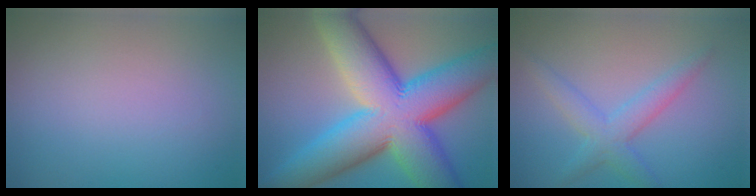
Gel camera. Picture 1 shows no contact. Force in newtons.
{"total": 16.5, "press": 16.5, "slide": 0.3}
{"total": 3.1, "press": 3.1, "slide": 0.1}